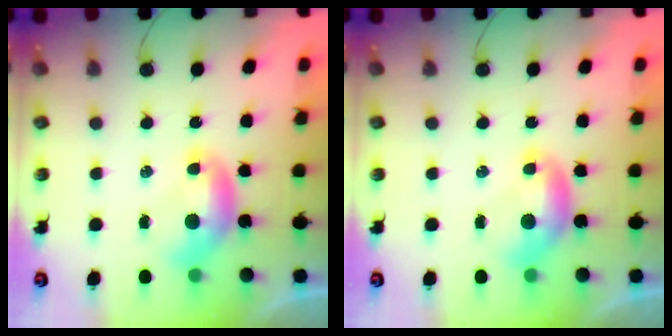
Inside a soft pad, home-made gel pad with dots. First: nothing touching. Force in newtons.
{"total": 0.0}